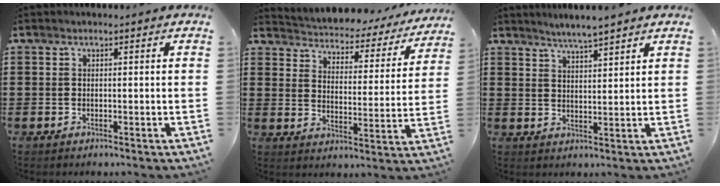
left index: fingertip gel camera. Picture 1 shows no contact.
{"total": 2.6, "force": [2.6, 0.5, 0.2], "torque": [-0.024, -0.028, 0.033]}
{"total": 3.2, "force": [3.1, -0.5, 0.7], "torque": [-0.022, -0.008, 0.055]}